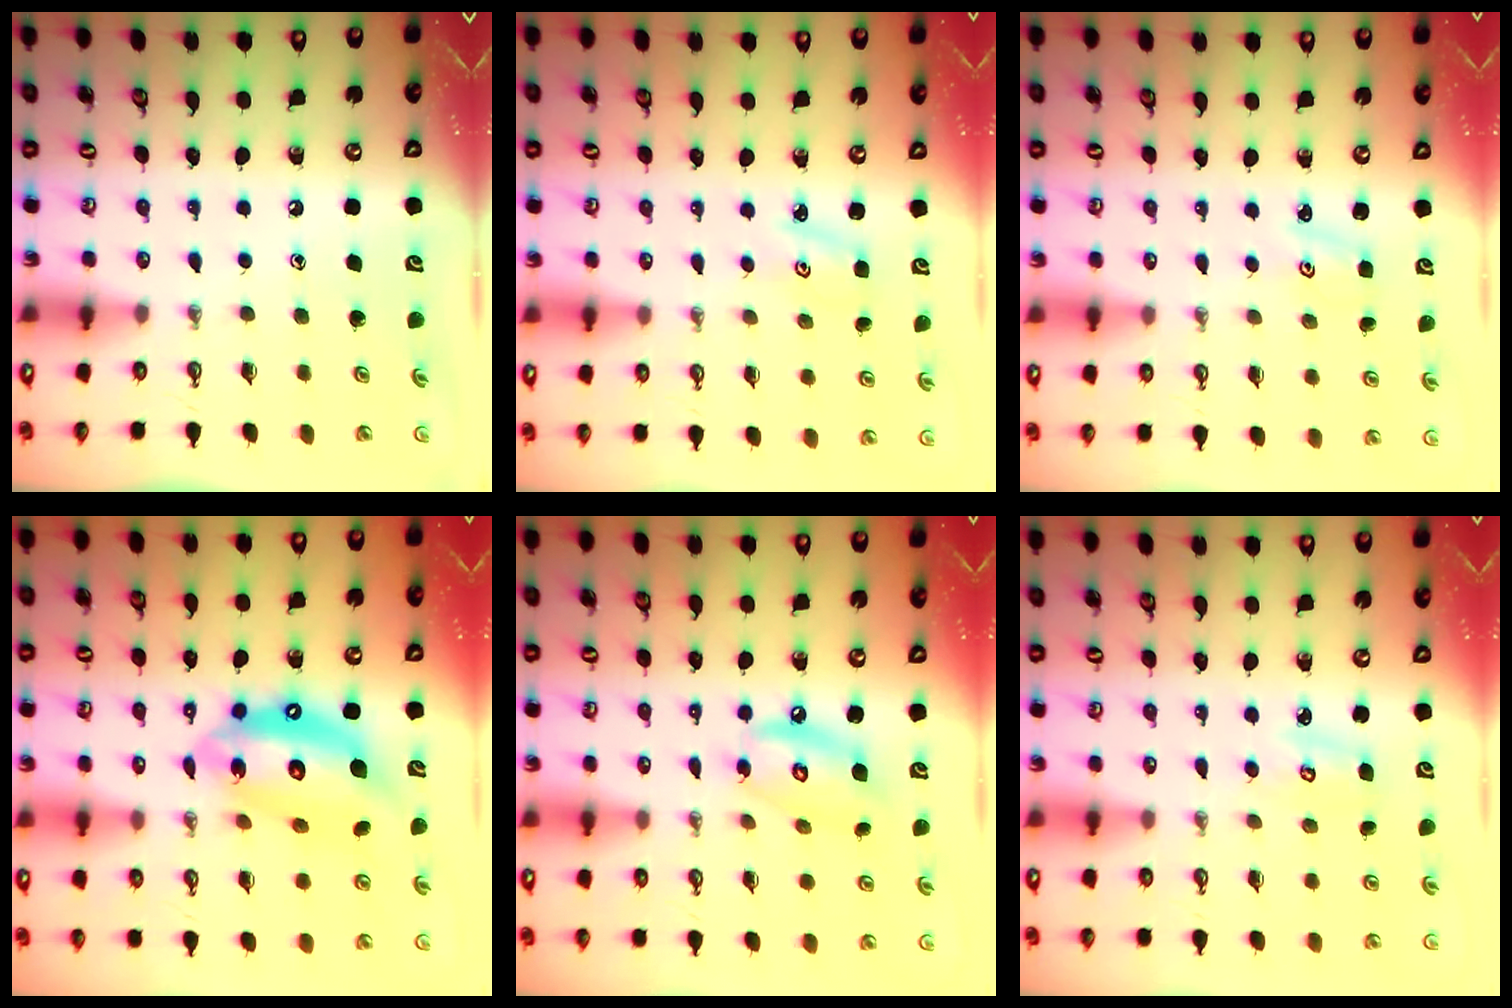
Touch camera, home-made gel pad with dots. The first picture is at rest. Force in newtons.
{"total": 2.9, "press": 2.9, "slide": 0.3}
{"total": 1.8, "press": 1.7, "slide": 0.3}
{"total": 17.2, "press": 17.1, "slide": 1.7}
{"total": 10.0, "press": 10.0, "slide": 0.7}
{"total": 4.0, "press": 4.0, "slide": 0.3}